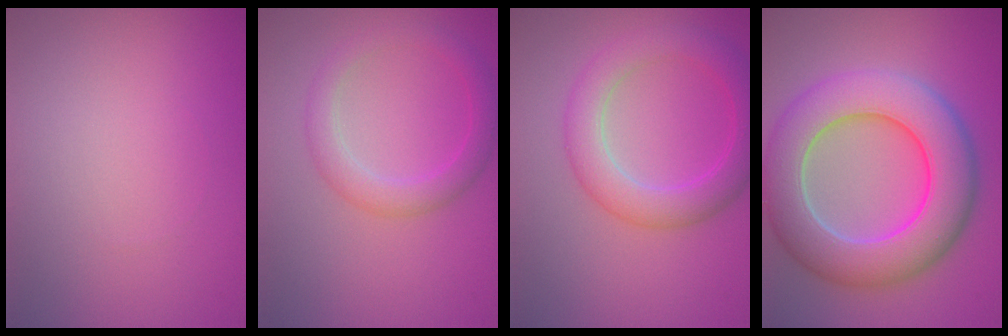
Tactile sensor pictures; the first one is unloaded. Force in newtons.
{"total": 2.8, "press": 2.8, "slide": 0.2}
{"total": 4.7, "press": 4.7, "slide": 0.1}
{"total": 10.1, "press": 10.0, "slide": 0.7}